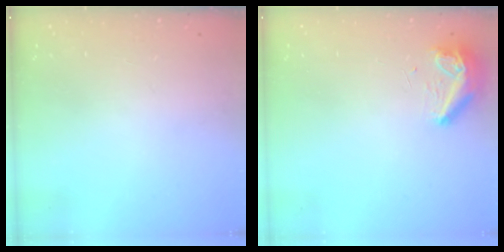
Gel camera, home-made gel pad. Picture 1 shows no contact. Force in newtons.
{"total": 13.1, "press": 10.6, "slide": 7.7}